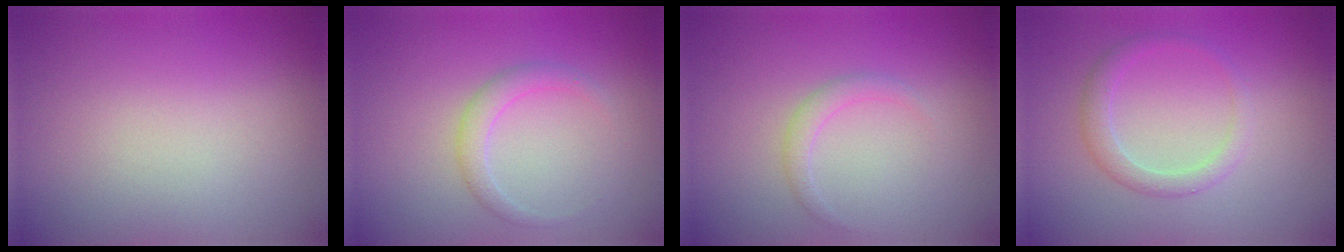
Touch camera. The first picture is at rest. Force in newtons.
{"total": 1.7, "press": 1.7, "slide": 0.1}
{"total": 1.2, "press": 1.1, "slide": 0.1}
{"total": 1.9, "press": 1.9, "slide": 0.2}